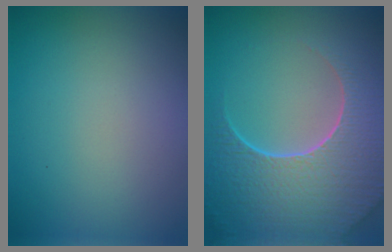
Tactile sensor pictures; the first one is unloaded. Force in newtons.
{"total": 9.3, "press": 6.6, "slide": 6.6}